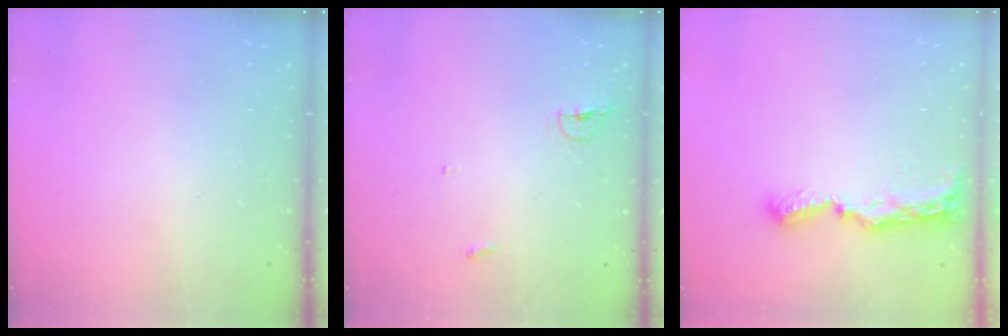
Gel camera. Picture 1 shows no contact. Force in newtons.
{"total": 3.9, "press": 3.8, "slide": 0.8}
{"total": 8.7, "press": 8.7, "slide": 0.3}